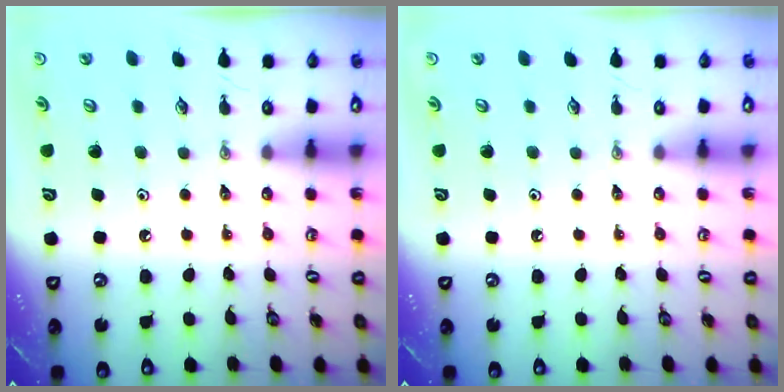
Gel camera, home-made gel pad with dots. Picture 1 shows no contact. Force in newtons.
{"total": 0.0}